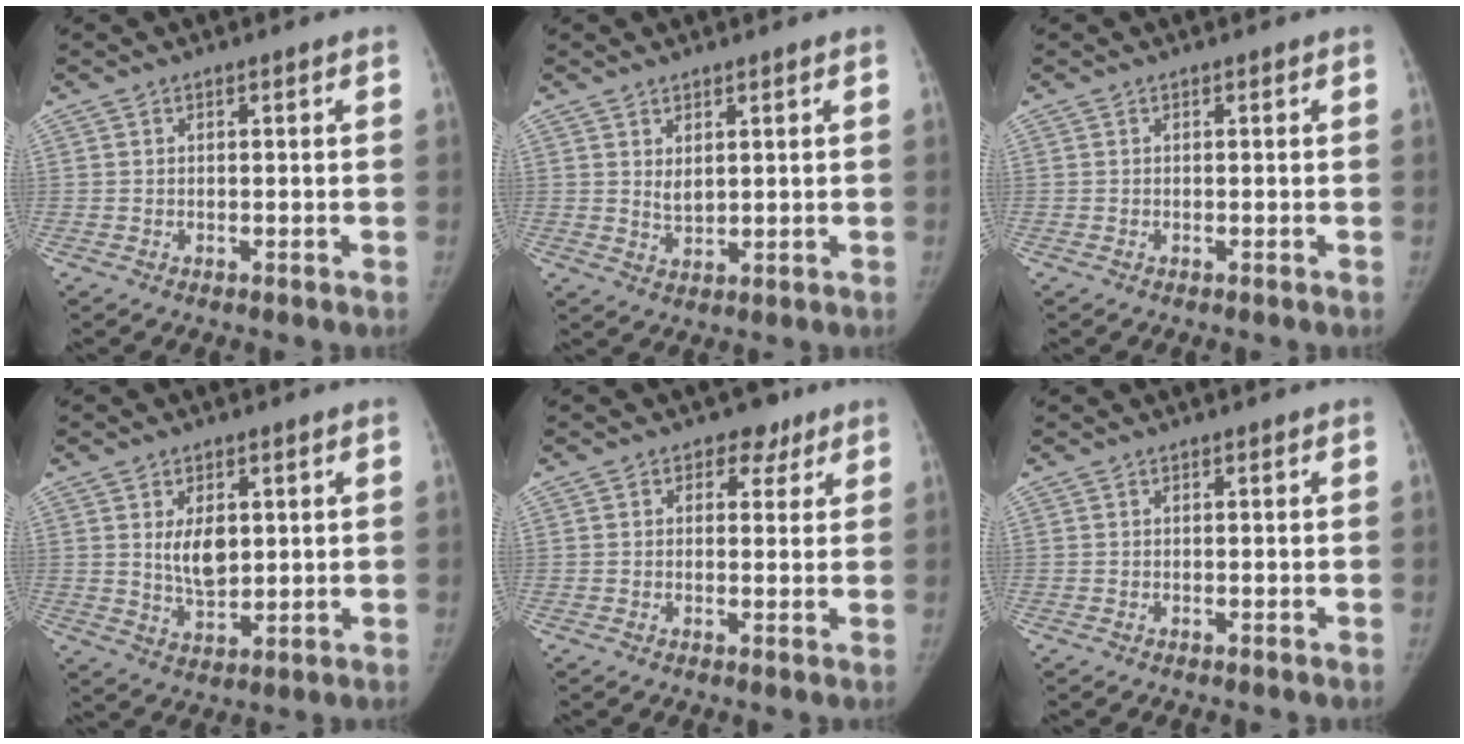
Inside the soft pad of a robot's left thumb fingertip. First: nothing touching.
{"total": 2.8, "force": [1.2, 1.4, 2.0], "torque": [-0.027, -0.021, 0.025]}
{"total": 0.0}
{"total": 6.8, "force": [1.5, 4.1, 5.2], "torque": [-0.067, -0.021, 0.033]}
{"total": 4.2, "force": [2.2, 3.2, 1.5], "torque": [0.006, -0.005, 0.025]}
{"total": 0.0}